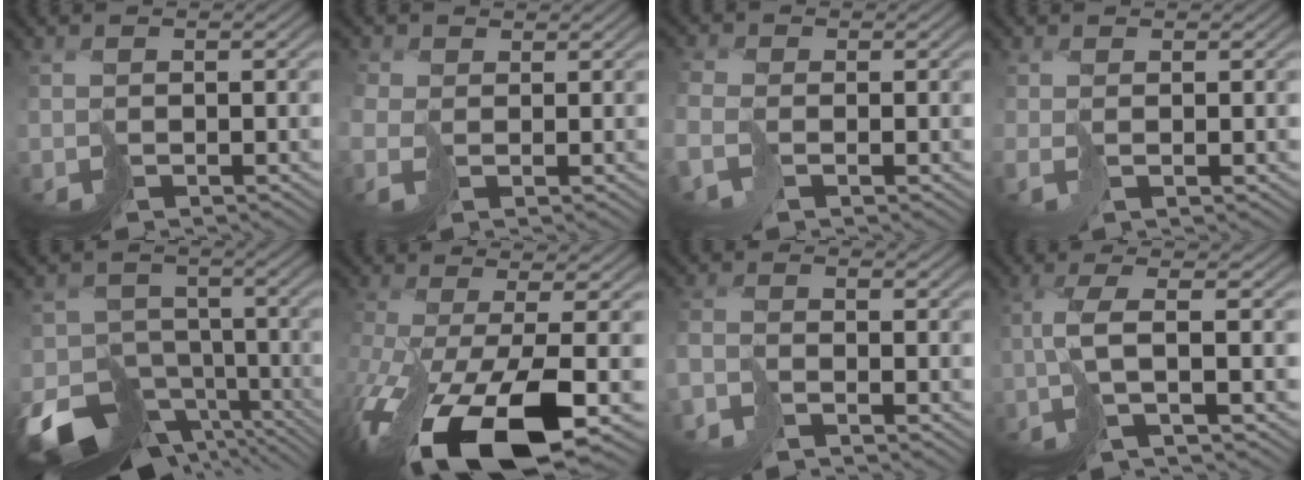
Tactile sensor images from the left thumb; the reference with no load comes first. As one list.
[{"total": 2.7, "force": [0.1, 1.9, 1.9], "torque": [-0.068, 0.000, -0.003]}, {"total": 4.1, "force": [-1.4, 2.4, 3.0], "torque": [-0.091, -0.013, -0.037]}, {"total": 1.8, "force": [-0.1, 0.4, 1.7], "torque": [-0.044, -0.003, -0.005]}, {"total": 15.0, "force": [-9.2, 10.2, 6.2], "torque": [-0.144, -0.060, -0.117]}, {"total": 15.8, "force": [-7.1, 5.2, 13.2], "torque": [-0.293, -0.047, -0.105]}, {"total": 3.3, "force": [-2.2, 1.0, 2.2], "torque": [-0.058, -0.008, -0.057]}, {"total": 5.8, "force": [-0.6, 1.3, 5.6], "torque": [-0.105, 0.012, -0.026]}]